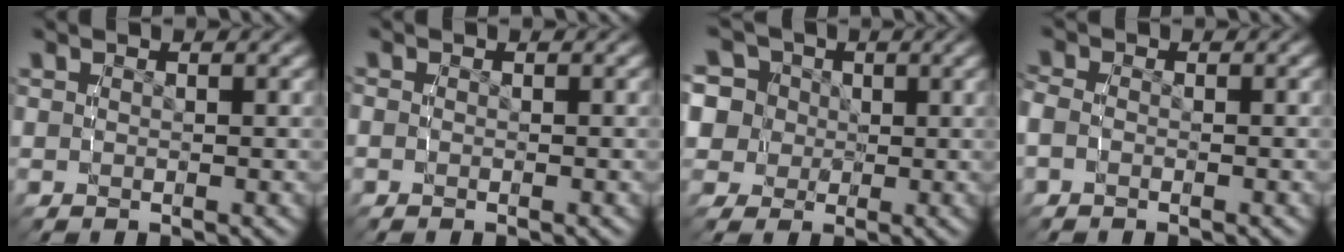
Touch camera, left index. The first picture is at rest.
{"total": 0.6, "force": [-0.6, -0.1, -0.2], "torque": [0.002, -0.005, -0.012]}
{"total": 11.1, "force": [0.7, 10.2, 4.3], "torque": [-0.118, -0.032, 0.005]}
{"total": 1.9, "force": [-1.1, 1.5, 0.5], "torque": [-0.031, -0.010, -0.022]}